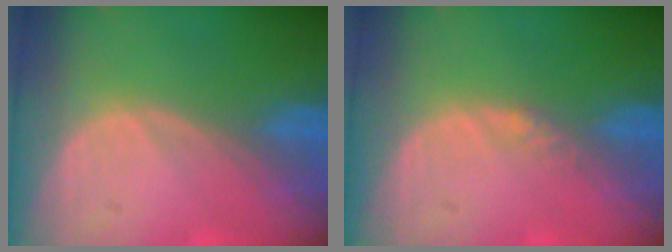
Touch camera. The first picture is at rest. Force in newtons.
{"total": 1.0, "press": 0.8, "slide": 0.6}